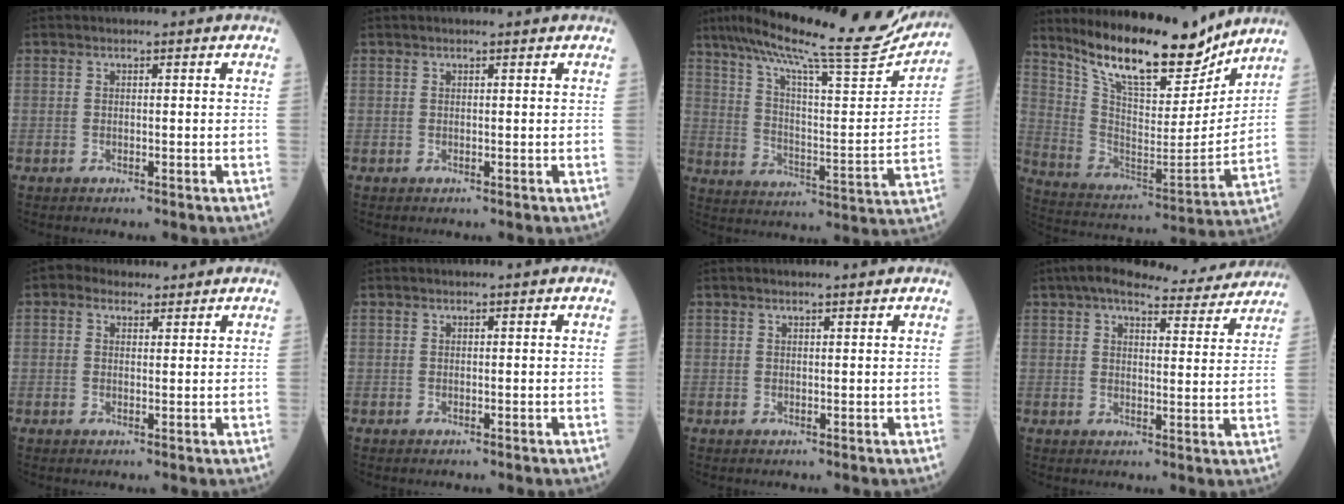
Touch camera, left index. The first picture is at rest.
{"total": 0.7, "force": [0.5, 0.0, 0.4], "torque": [-0.007, 0.006, 0.009]}
{"total": 23.5, "force": [20.6, 1.3, 11.2], "torque": [-0.193, -0.032, 0.294]}
{"total": 18.0, "force": [15.0, 4.2, 9.0], "torque": [-0.159, -0.028, 0.263]}
{"total": 3.1, "force": [2.1, 2.0, 1.0], "torque": [-0.019, 0.017, 0.033]}
{"total": 0.0}
{"total": 1.4, "force": [1.2, -0.1, 0.7], "torque": [-0.010, 0.005, 0.018]}
{"total": 15.1, "force": [13.6, 2.9, 5.9], "torque": [-0.074, 0.013, 0.168]}